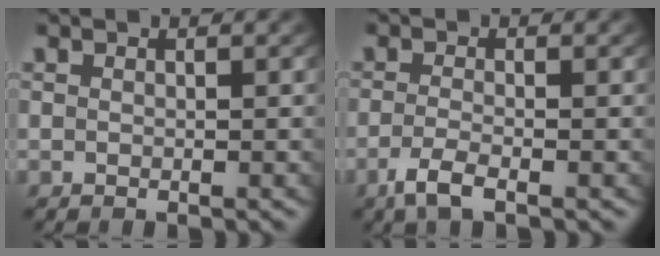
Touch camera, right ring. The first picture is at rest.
{"total": 2.7, "force": [-1.9, 0.6, 1.9], "torque": [-0.052, -0.015, -0.029]}